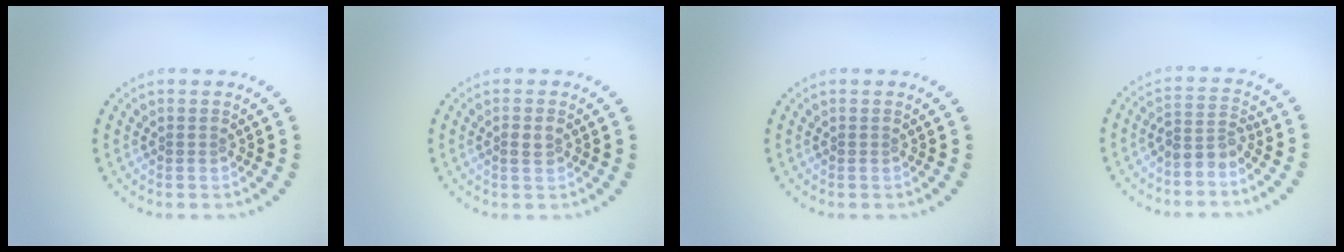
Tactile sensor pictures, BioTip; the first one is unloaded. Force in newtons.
{"total": 1.2, "press": 1.2, "slide": 0.2}
{"total": 0.0}
{"total": 2.3, "press": 1.8, "slide": 1.5}